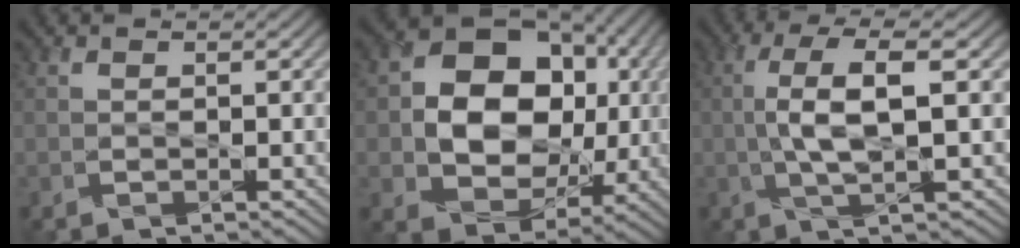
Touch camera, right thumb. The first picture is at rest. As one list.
[{"total": 14.0, "force": [0.9, 10.9, 8.8], "torque": [-0.153, -0.007, 0.020]}, {"total": 6.5, "force": [0.4, 1.5, 6.3], "torque": [-0.132, 0.011, 0.004]}]